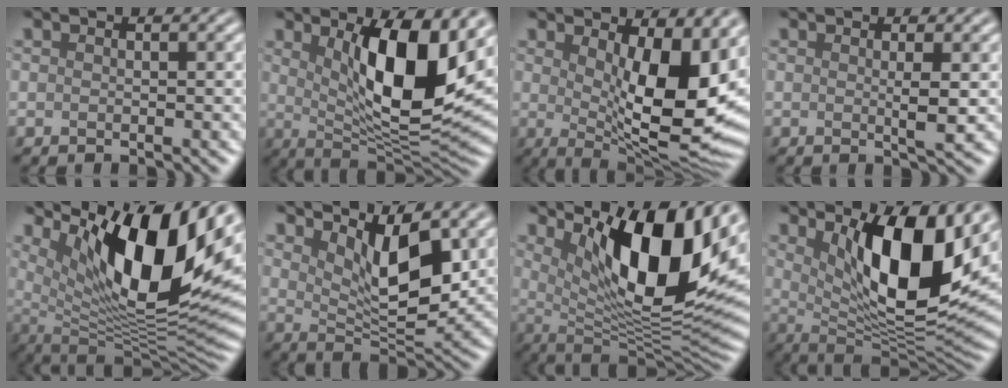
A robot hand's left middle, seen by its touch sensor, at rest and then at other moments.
{"total": 10.6, "force": [2.8, 3.3, 9.7], "torque": [-0.152, -0.016, 0.052]}
{"total": 12.1, "force": [2.0, 4.2, 11.1], "torque": [-0.148, -0.022, 0.034]}
{"total": 1.8, "force": [0.2, 0.2, 1.8], "torque": [-0.031, -0.005, -0.001]}
{"total": 14.5, "force": [6.3, 4.5, 12.3], "torque": [-0.188, -0.004, 0.112]}
{"total": 6.5, "force": [2.5, 2.7, 5.4], "torque": [-0.094, -0.021, 0.048]}
{"total": 13.3, "force": [5.0, 4.5, 11.4], "torque": [-0.164, -0.013, 0.087]}
{"total": 11.6, "force": [3.7, 3.9, 10.2], "torque": [-0.160, -0.020, 0.067]}